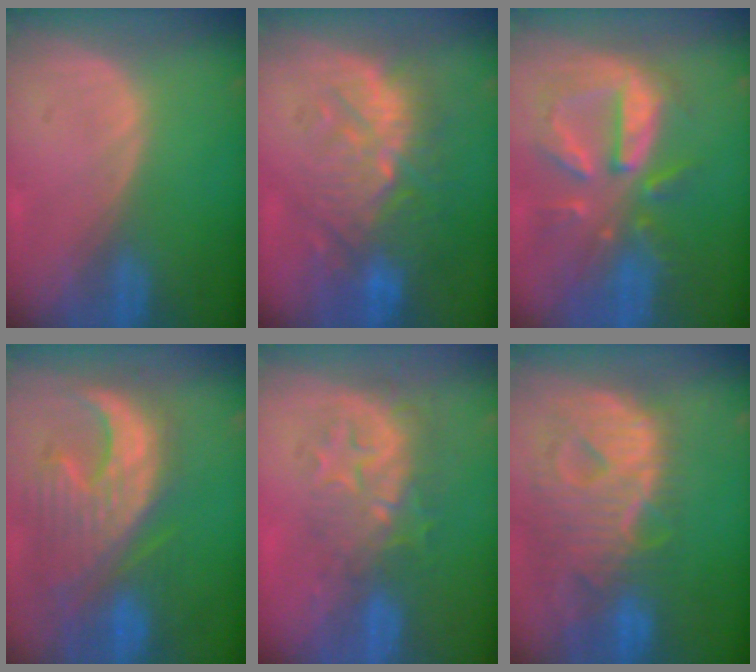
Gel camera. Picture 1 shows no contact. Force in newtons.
{"total": 10.5, "press": 10.0, "slide": 3.5}
{"total": 10.8, "press": 9.5, "slide": 5.1}
{"total": 12.4, "press": 11.2, "slide": 5.4}
{"total": 9.2, "press": 8.1, "slide": 4.5}
{"total": 13.0, "press": 11.0, "slide": 6.8}